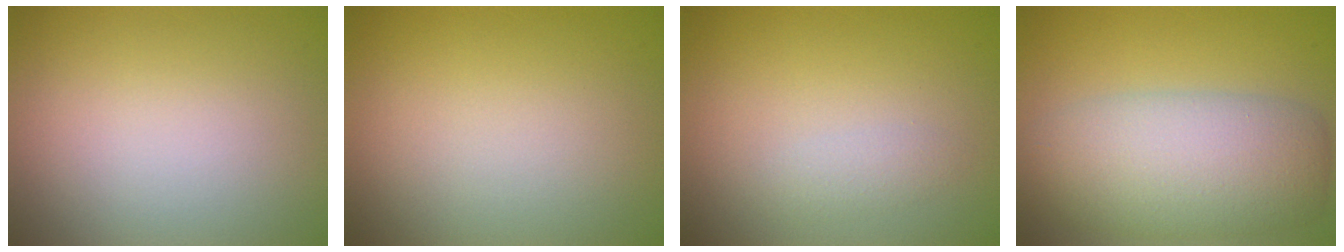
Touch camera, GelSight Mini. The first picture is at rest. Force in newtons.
{"total": 0.0}
{"total": 1.1, "press": 1.1, "slide": 0.0}
{"total": 7.5, "press": 7.5, "slide": 0.2}